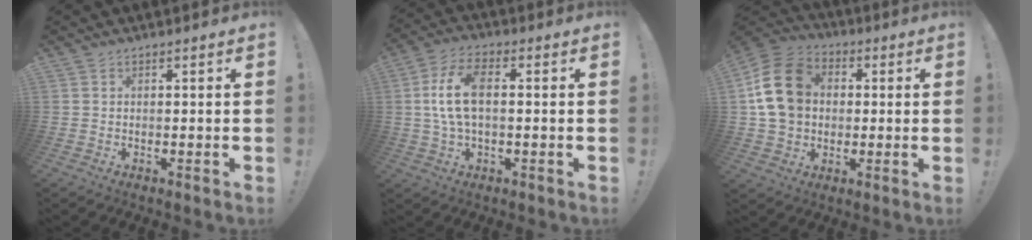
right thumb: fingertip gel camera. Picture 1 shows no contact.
{"total": 10.5, "force": [1.0, 5.2, 9.1], "torque": [-0.176, 0.001, 0.020]}
{"total": 17.4, "force": [2.7, 13.6, 10.6], "torque": [-0.183, 0.011, 0.056]}